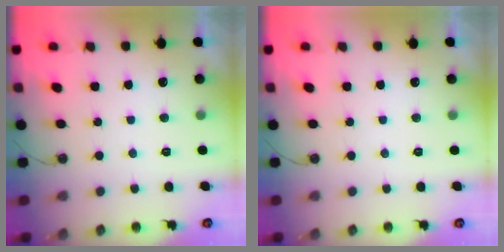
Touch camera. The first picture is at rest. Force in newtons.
{"total": 0.0}